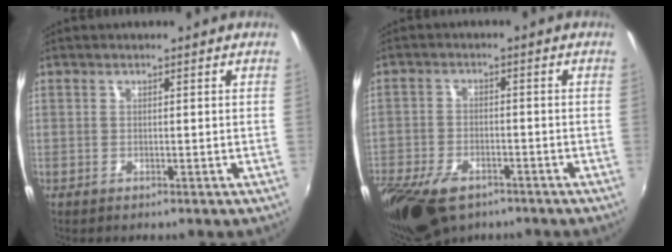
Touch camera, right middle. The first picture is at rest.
{"total": 14.7, "force": [-9.6, 7.6, 8.1], "torque": [-0.211, -0.042, -0.170]}